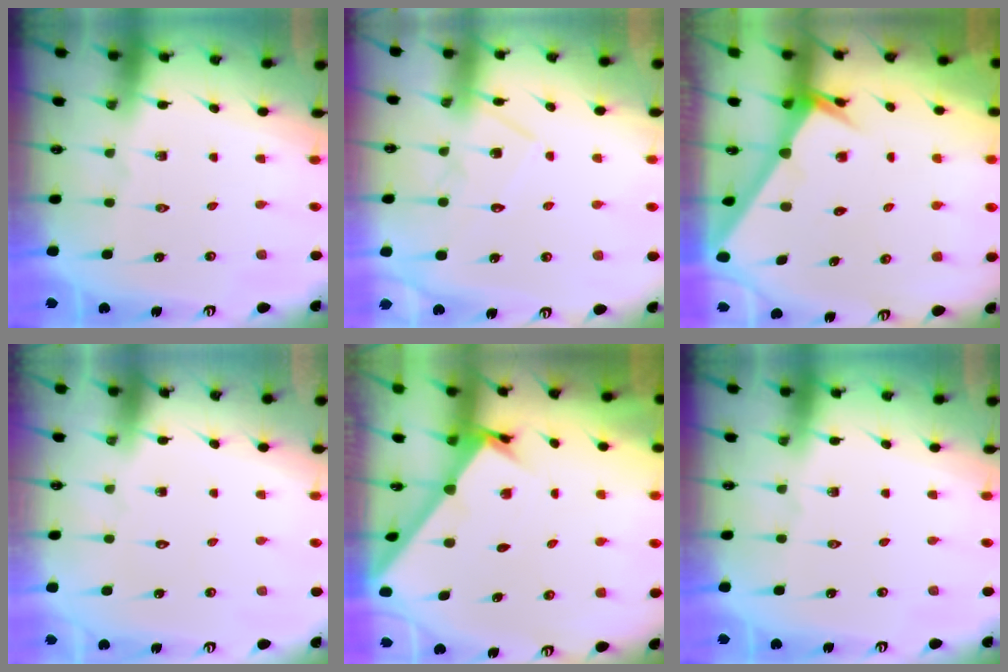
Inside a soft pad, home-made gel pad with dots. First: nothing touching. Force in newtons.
{"total": 10.2, "press": 10.2, "slide": 0.7}
{"total": 2.5, "press": 2.5, "slide": 0.3}
{"total": 1.6, "press": 1.5, "slide": 0.1}
{"total": 1.6, "press": 1.6, "slide": 0.1}
{"total": 0.0}